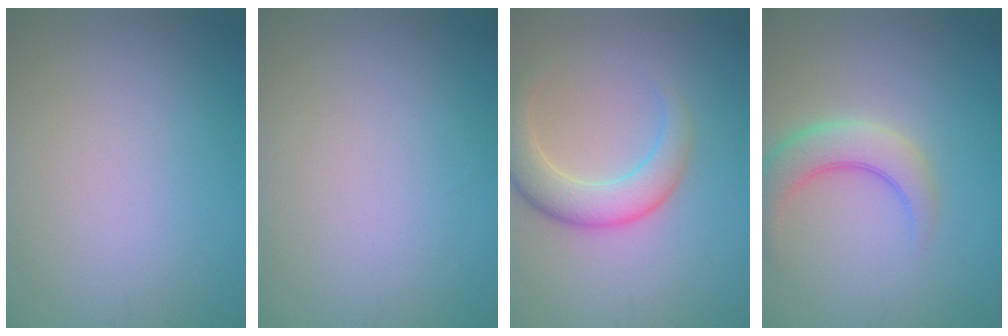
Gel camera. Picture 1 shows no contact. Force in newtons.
{"total": 0.0}
{"total": 4.7, "press": 4.7, "slide": 0.3}
{"total": 4.6, "press": 4.6, "slide": 0.2}